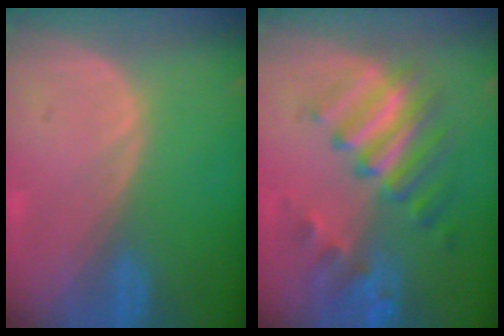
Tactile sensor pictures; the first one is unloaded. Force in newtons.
{"total": 9.5, "press": 8.3, "slide": 4.7}